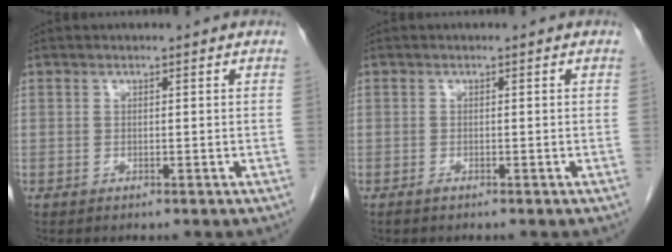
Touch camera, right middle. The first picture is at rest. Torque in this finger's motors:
{"motor_torque": [-0.19, 0.00, 0.01, 0.00]}